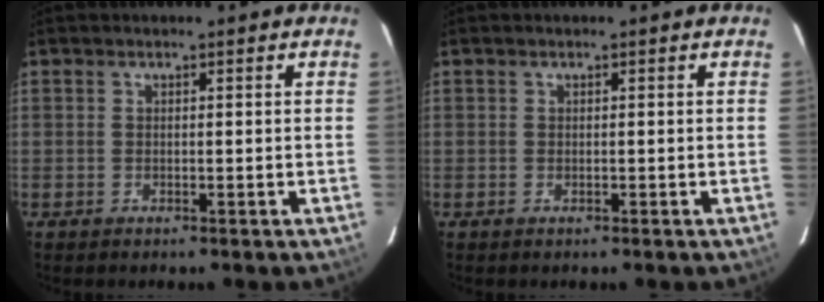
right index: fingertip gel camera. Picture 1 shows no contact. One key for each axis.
{"total": 0.0}